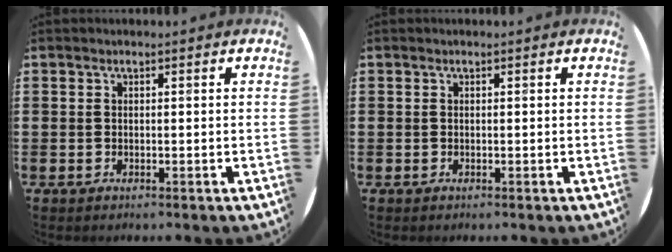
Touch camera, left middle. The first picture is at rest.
{"total": 0.0}